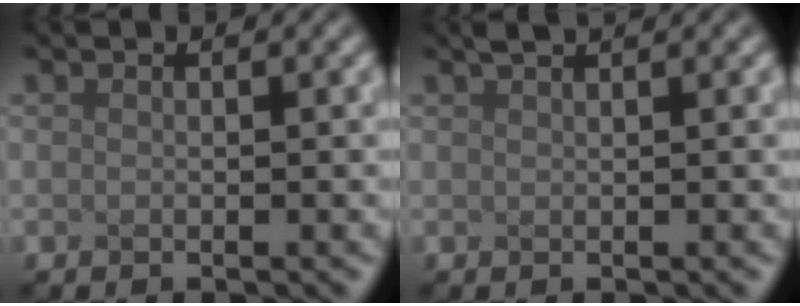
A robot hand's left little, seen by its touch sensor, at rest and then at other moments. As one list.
[{"total": 2.1, "force": [1.6, 0.5, 1.2], "torque": [-0.007, 0.012, 0.003]}]